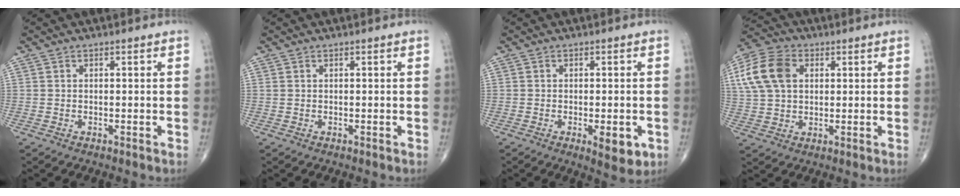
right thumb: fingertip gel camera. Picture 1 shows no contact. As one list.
[{"total": 0.0}, {"total": 4.3, "force": [-1.3, 1.7, 3.7], "torque": [-0.040, -0.007, -0.011]}, {"total": 12.1, "force": [3.2, 8.4, 8.2], "torque": [-0.158, 0.009, 0.057]}]